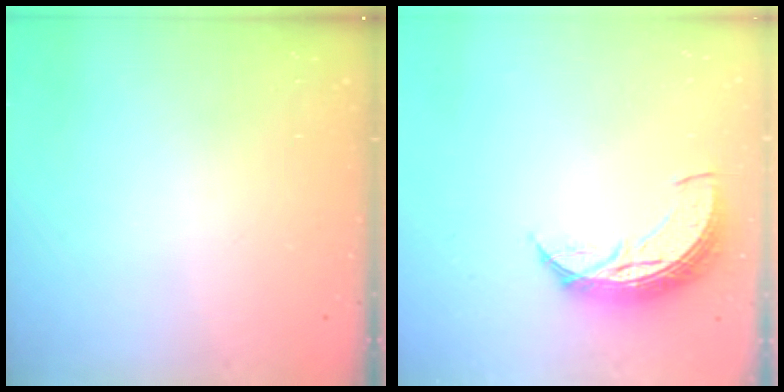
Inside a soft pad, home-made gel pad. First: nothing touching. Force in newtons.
{"total": 8.6, "press": 8.6, "slide": 0.8}